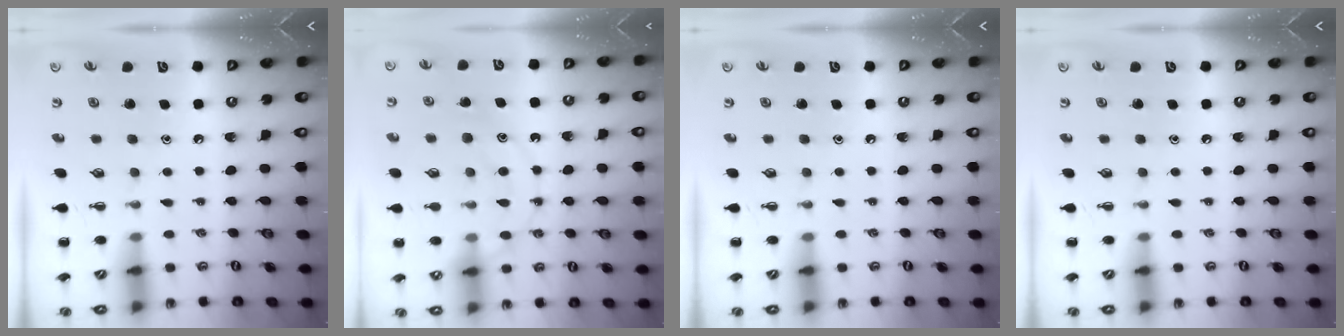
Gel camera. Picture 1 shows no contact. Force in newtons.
{"total": 12.7, "press": 12.7, "slide": 0.8}
{"total": 0.0}
{"total": 0.0}